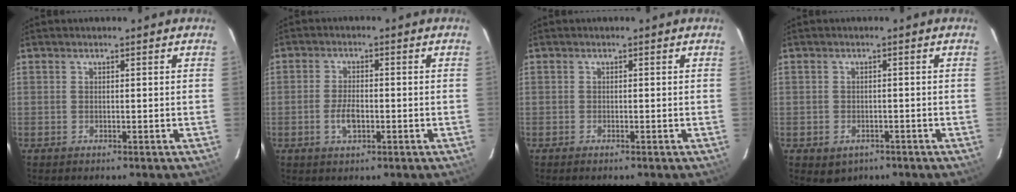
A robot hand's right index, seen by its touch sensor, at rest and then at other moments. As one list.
[{"total": 4.2, "force": [-1.4, 2.0, 3.4], "torque": [-0.071, -0.001, -0.023]}, {"total": 0.5, "force": [-0.5, 0.1, 0.2], "torque": [-0.004, -0.002, -0.009]}, {"total": 3.7, "force": [-1.7, 3.0, 1.3], "torque": [-0.030, -0.002, -0.014]}]